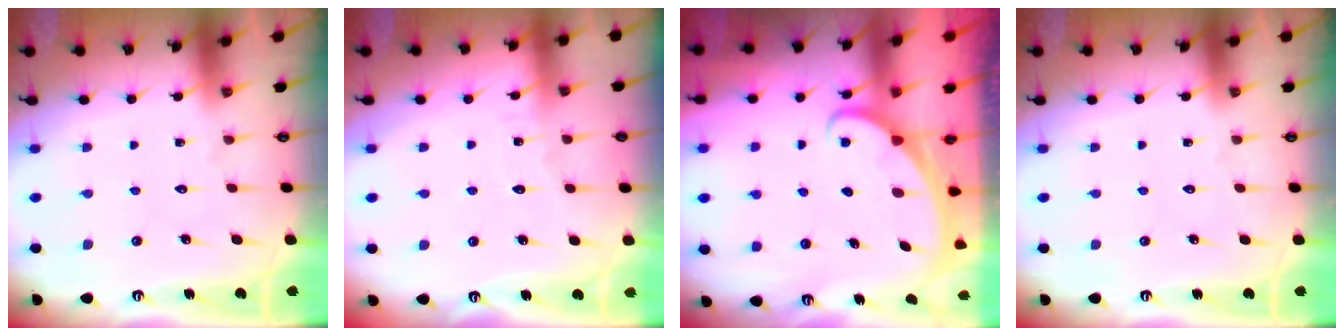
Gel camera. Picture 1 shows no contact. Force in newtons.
{"total": 4.1, "press": 4.1, "slide": 0.4}
{"total": 1.8, "press": 1.7, "slide": 0.1}
{"total": 0.0}